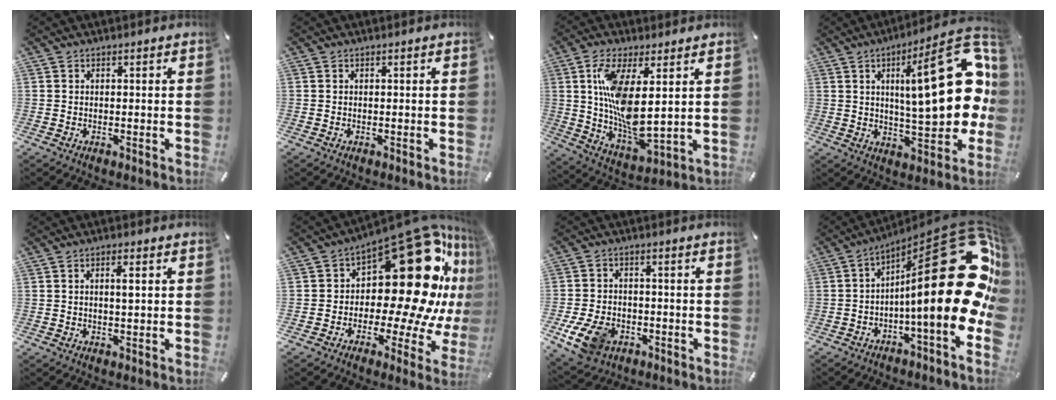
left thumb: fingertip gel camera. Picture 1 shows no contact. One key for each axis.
{"total": 0.0}
{"total": 13.6, "fx": 3.5, "fy": 5.3, "fz": 12.1, "tx": -0.237, "ty": -0.031, "tz": 0.064}
{"total": 31.5, "fx": 6.0, "fy": 11.5, "fz": 28.7, "tx": -0.401, "ty": -0.034, "tz": 0.100}
{"total": 2.8, "fx": 0.6, "fy": 0.9, "fz": 2.6, "tx": -0.046, "ty": 0.002, "tz": 0.005}
{"total": 31.7, "fx": 9.1, "fy": 15.5, "fz": 26.1, "tx": -0.334, "ty": -0.101, "tz": 0.175}
{"total": 9.7, "fx": -3.8, "fy": 7.0, "fz": 5.6, "tx": -0.122, "ty": 0.011, "tz": -0.068}
{"total": 38.6, "fx": 6.0, "fy": 12.1, "fz": 36.2, "tx": -0.485, "ty": -0.091, "tz": 0.126}